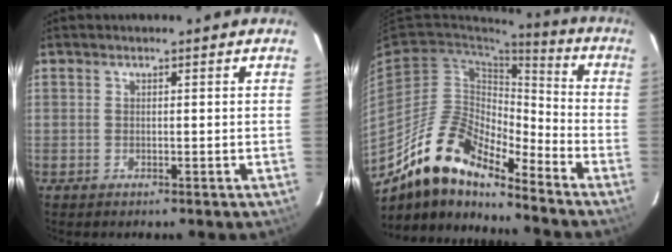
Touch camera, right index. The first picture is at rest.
{"total": 16.5, "force": [-13.2, 4.6, 8.8], "torque": [-0.156, -0.006, -0.256]}